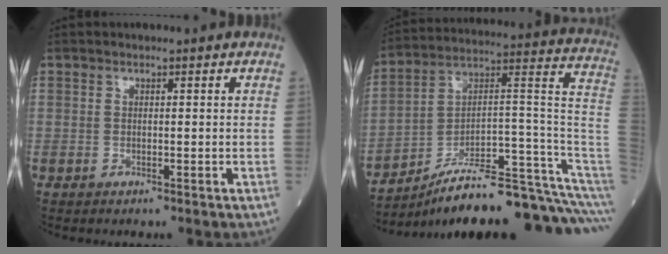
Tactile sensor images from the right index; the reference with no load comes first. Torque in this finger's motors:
{"motor_torque": [-0.36, -1.57, -0.18, -0.21]}